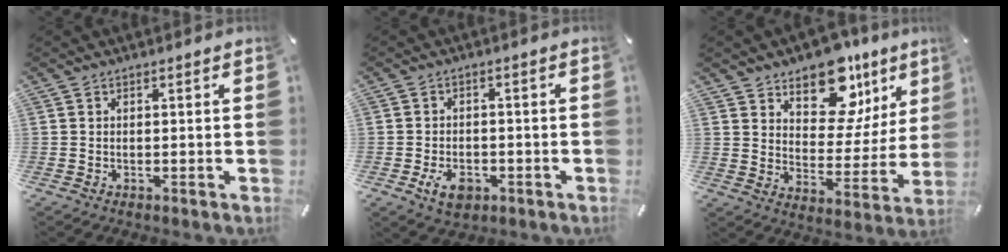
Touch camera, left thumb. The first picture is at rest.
{"total": 5.6, "force": [-2.3, 3.9, 3.3], "torque": [-0.064, 0.005, -0.044]}
{"total": 15.0, "force": [10.9, 8.5, 5.8], "torque": [-0.081, -0.094, 0.194]}